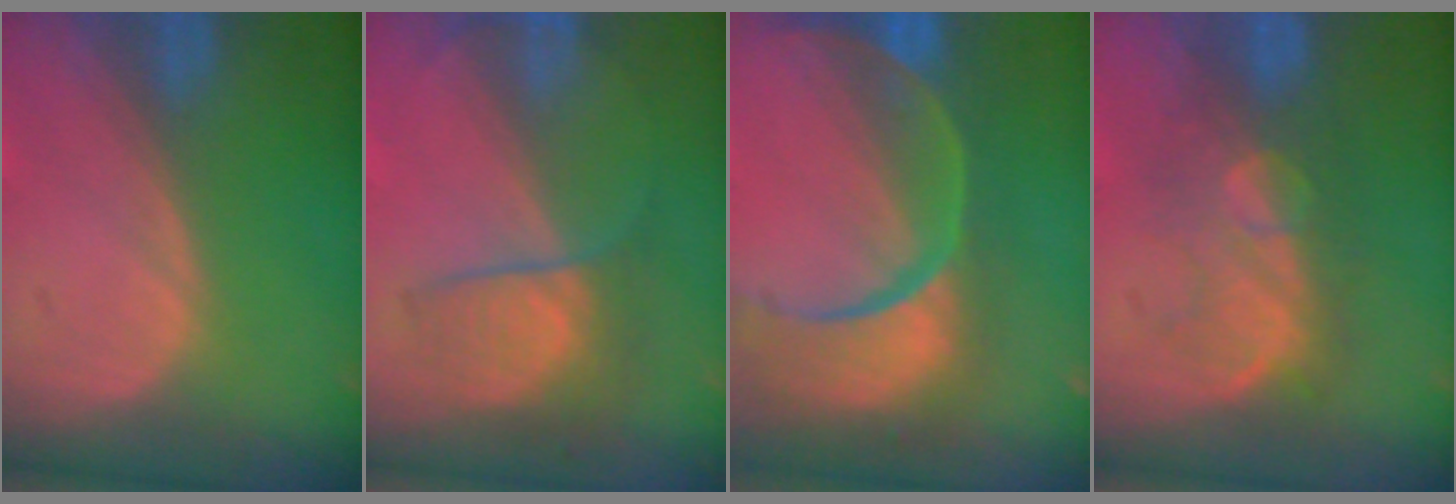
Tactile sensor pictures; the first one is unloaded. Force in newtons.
{"total": 6.9, "press": 5.9, "slide": 3.5}
{"total": 13.8, "press": 11.0, "slide": 8.4}
{"total": 8.0, "press": 7.8, "slide": 1.6}